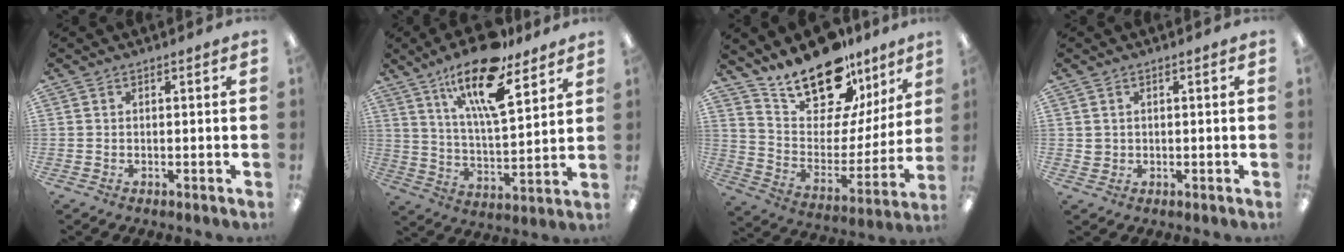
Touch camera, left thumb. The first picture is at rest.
{"total": 19.0, "force": [12.6, 6.3, 12.7], "torque": [-0.213, -0.064, 0.208]}
{"total": 19.1, "force": [16.2, 7.5, 6.5], "torque": [-0.125, -0.128, 0.291]}
{"total": 1.8, "force": [0.7, 1.7, 0.2], "torque": [-0.006, 0.004, 0.013]}